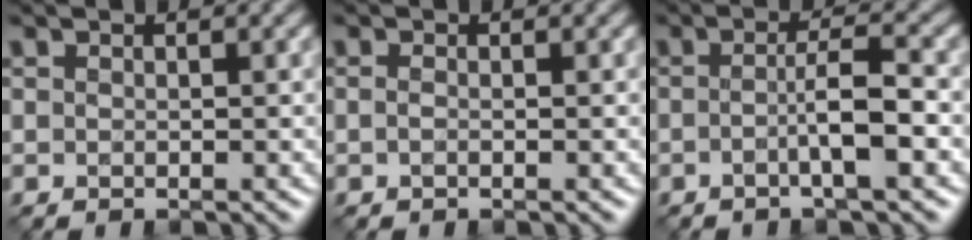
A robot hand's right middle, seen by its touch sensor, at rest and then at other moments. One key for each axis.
{"total": 0.5, "fx": -0.2, "fy": 0.2, "fz": 0.5, "tx": -0.012, "ty": -0.002, "tz": -0.005}
{"total": 3.6, "fx": -0.8, "fy": 0.5, "fz": 3.4, "tx": -0.056, "ty": 0.009, "tz": -0.023}